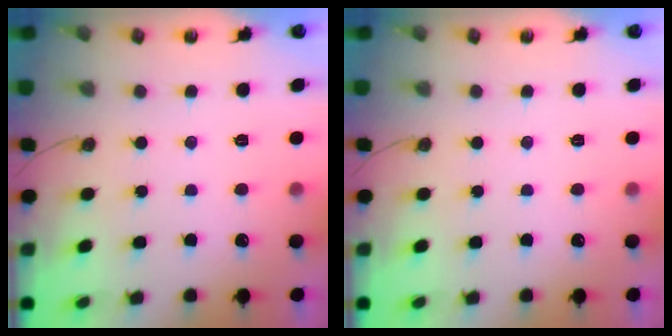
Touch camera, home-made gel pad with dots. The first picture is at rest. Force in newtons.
{"total": 0.0}